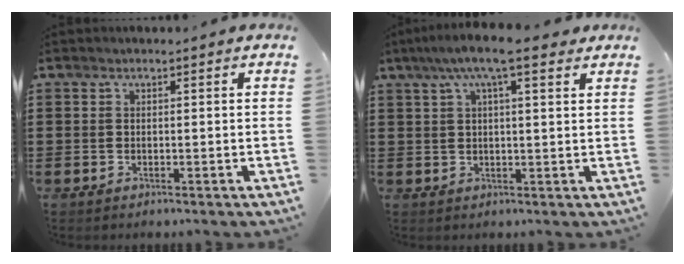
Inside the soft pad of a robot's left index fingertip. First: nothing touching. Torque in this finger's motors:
{"motor_torque": [1.07, -1.07, 0.64, 0.21]}